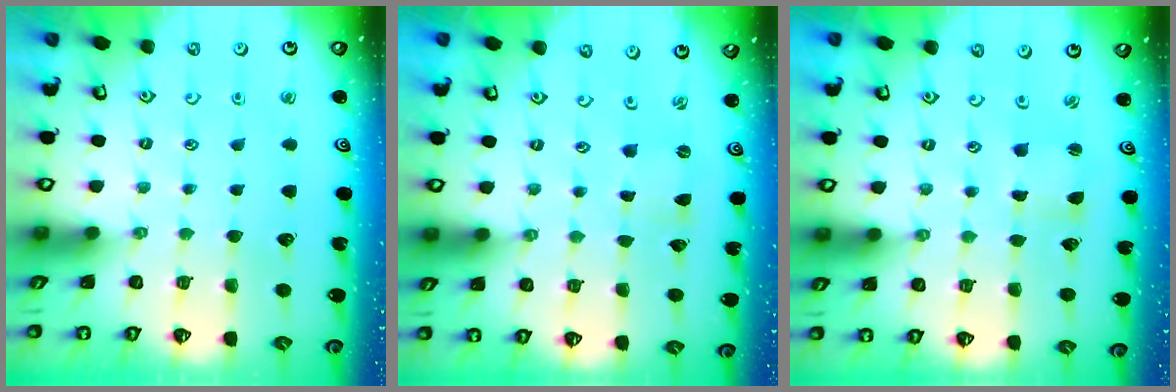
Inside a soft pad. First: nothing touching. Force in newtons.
{"total": 0.0}
{"total": 1.2, "press": 1.1, "slide": 0.3}